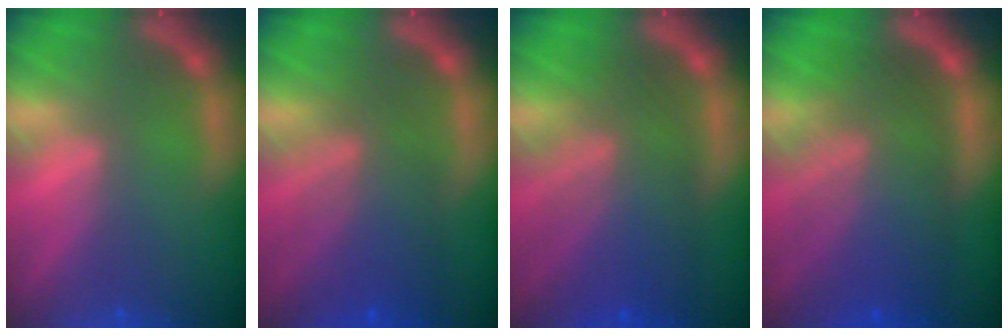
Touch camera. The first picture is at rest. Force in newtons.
{"total": 7.1}
{"total": 9.1}
{"total": 10.0}